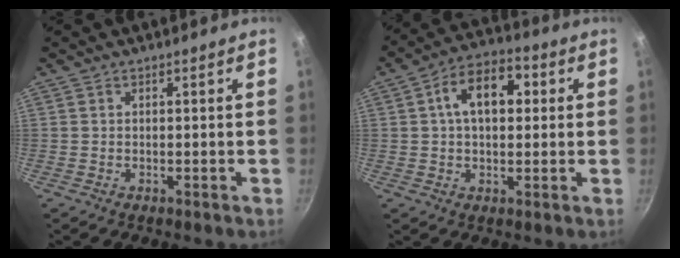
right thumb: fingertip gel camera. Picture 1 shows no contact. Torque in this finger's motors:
{"motor_torque": [0.42, 2.51, 0.72, -0.39, 0.05]}